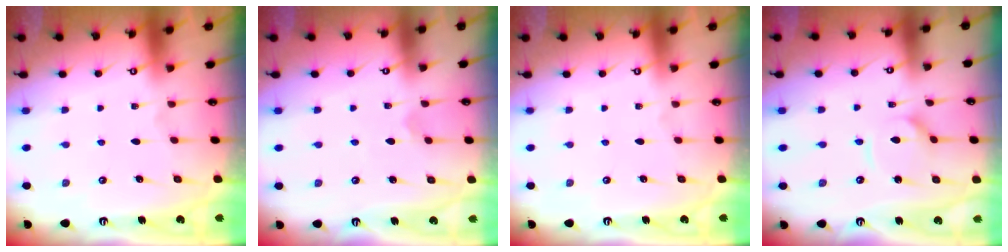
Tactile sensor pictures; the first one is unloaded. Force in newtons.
{"total": 2.5, "press": 2.4, "slide": 0.6}
{"total": 0.0}
{"total": 6.0, "press": 6.0, "slide": 0.5}